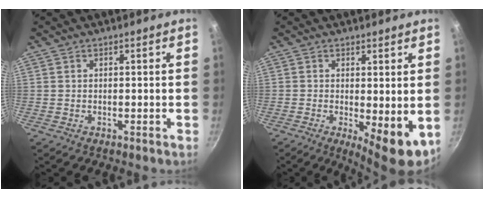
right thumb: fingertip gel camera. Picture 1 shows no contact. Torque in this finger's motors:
{"motor_torque": [-0.15, 0.70, 0.05, 0.01, 0.20]}